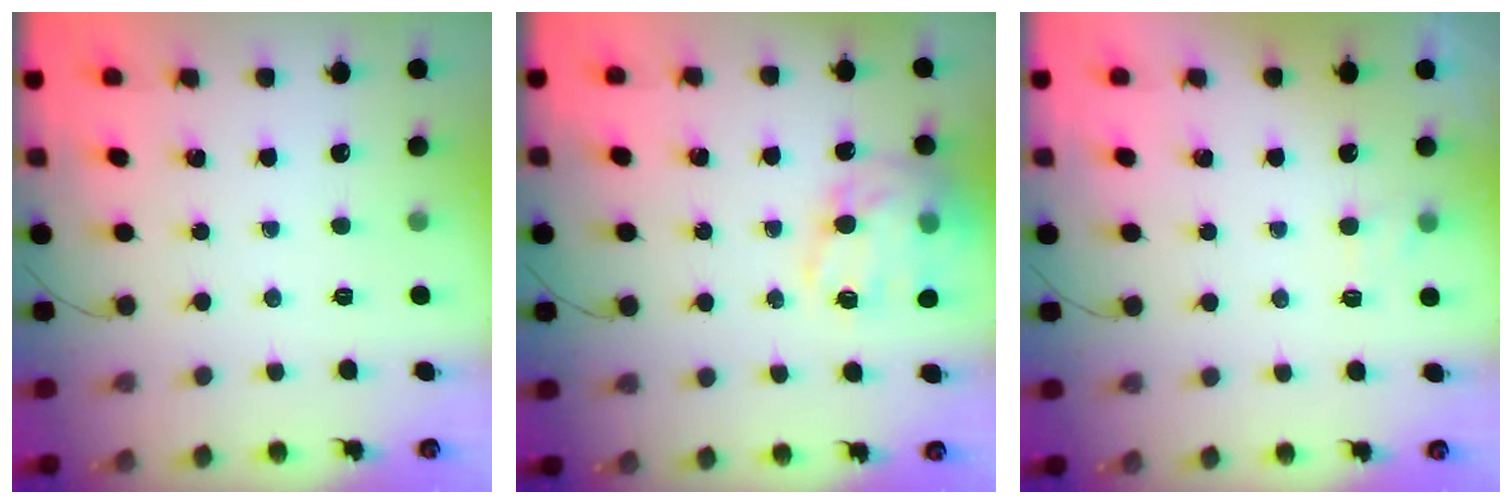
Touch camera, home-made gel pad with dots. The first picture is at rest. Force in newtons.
{"total": 15.9, "press": 15.6, "slide": 3.2}
{"total": 2.6, "press": 2.4, "slide": 1.2}